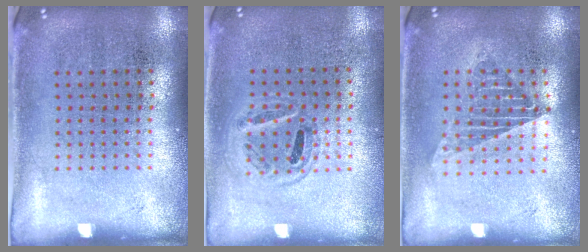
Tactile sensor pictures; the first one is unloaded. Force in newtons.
{"total": 0.9, "press": 0.9, "slide": 0.3}
{"total": 1.3, "press": 1.2, "slide": 0.6}